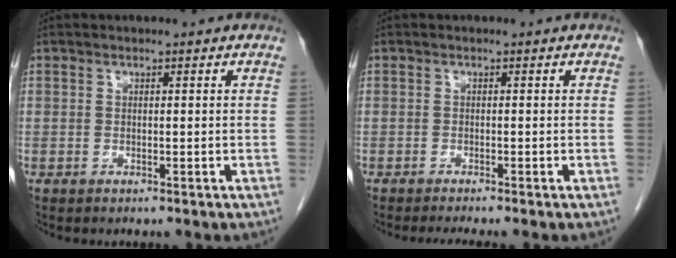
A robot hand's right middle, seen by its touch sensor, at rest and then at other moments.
{"total": 2.5, "force": [-2.2, -0.4, 1.2], "torque": [-0.016, -0.004, -0.034]}